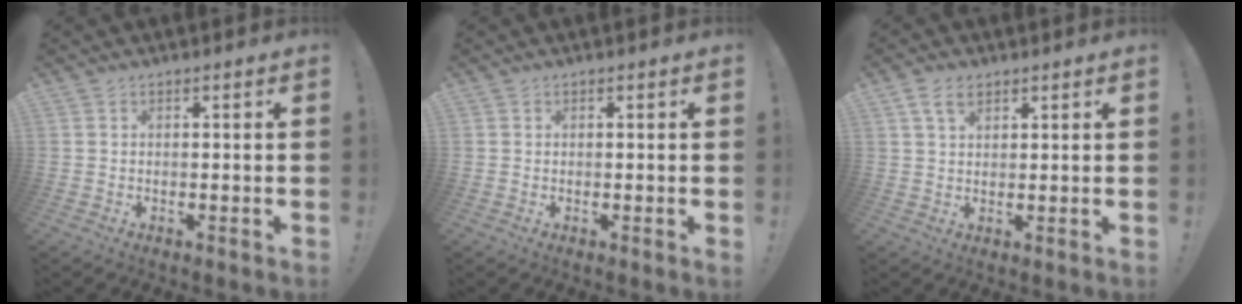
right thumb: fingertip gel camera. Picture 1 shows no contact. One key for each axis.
{"total": 0.0}
{"total": 5.2, "fx": 2.9, "fy": 3.1, "fz": 3.0, "tx": -0.050, "ty": -0.004, "tz": 0.054}